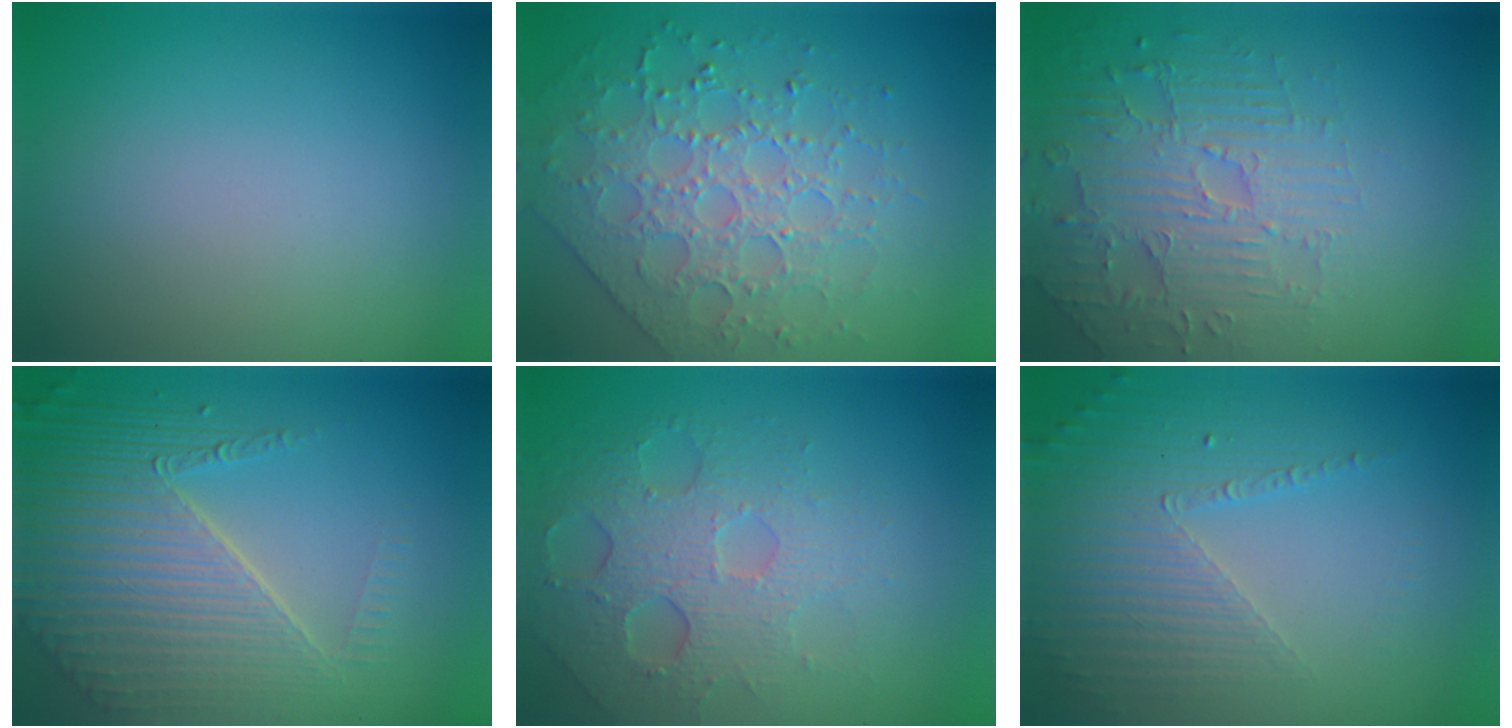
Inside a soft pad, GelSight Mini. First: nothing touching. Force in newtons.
{"total": 4.5, "press": 4.3, "slide": 1.0}
{"total": 4.7, "press": 3.9, "slide": 2.6}
{"total": 8.5, "press": 5.6, "slide": 6.3}
{"total": 4.8, "press": 4.0, "slide": 2.5}
{"total": 3.8, "press": 3.3, "slide": 1.9}